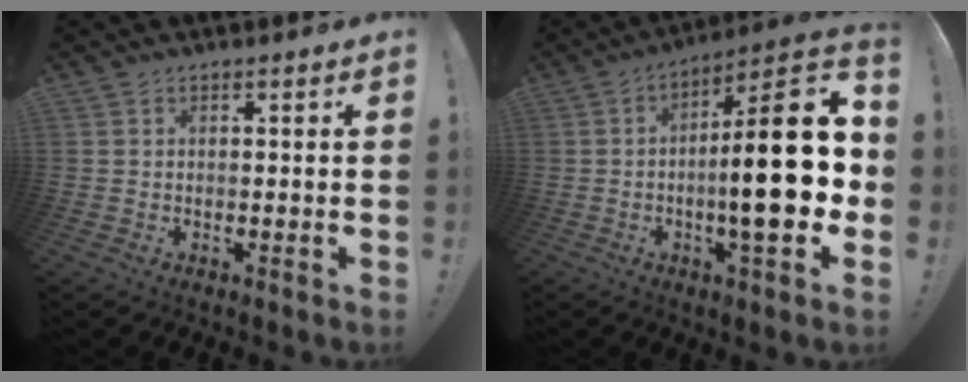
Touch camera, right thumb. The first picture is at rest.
{"total": 22.1, "force": [-2.0, 4.5, 21.5], "torque": [-0.342, 0.006, -0.036]}